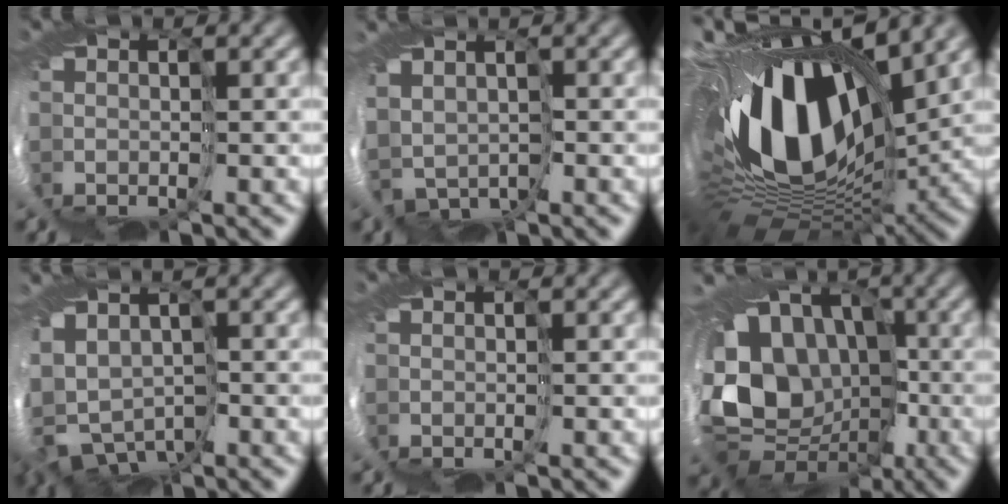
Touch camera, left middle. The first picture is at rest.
{"total": 2.6, "force": [0.2, 2.4, 1.0], "torque": [-0.034, -0.007, 0.007]}
{"total": 14.7, "force": [3.1, 7.7, 12.1], "torque": [-0.220, 0.002, 0.041]}
{"total": 4.2, "force": [-2.4, 3.1, 1.4], "torque": [-0.041, -0.019, -0.051]}
{"total": 0.0}
{"total": 10.2, "force": [0.3, 9.0, 4.7], "torque": [-0.096, -0.014, -0.001]}